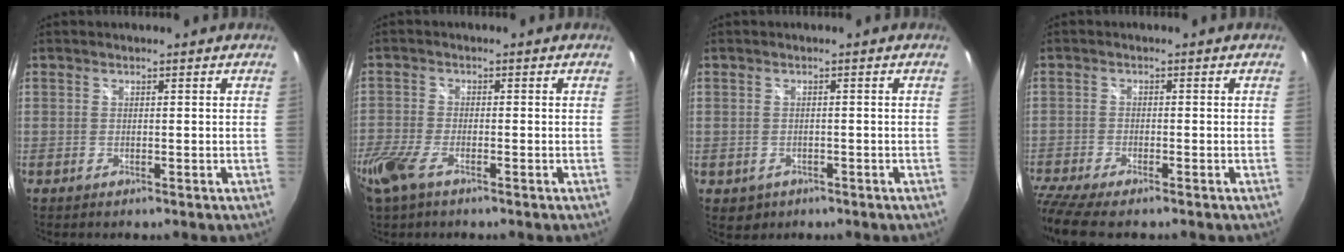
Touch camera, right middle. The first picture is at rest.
{"total": 8.5, "force": [-5.2, 3.6, 5.7], "torque": [-0.148, -0.023, -0.107]}
{"total": 2.6, "force": [-0.8, 2.2, 1.0], "torque": [-0.025, -0.005, -0.006]}
{"total": 7.7, "force": [-6.5, 0.8, 4.1], "torque": [-0.110, -0.040, -0.120]}